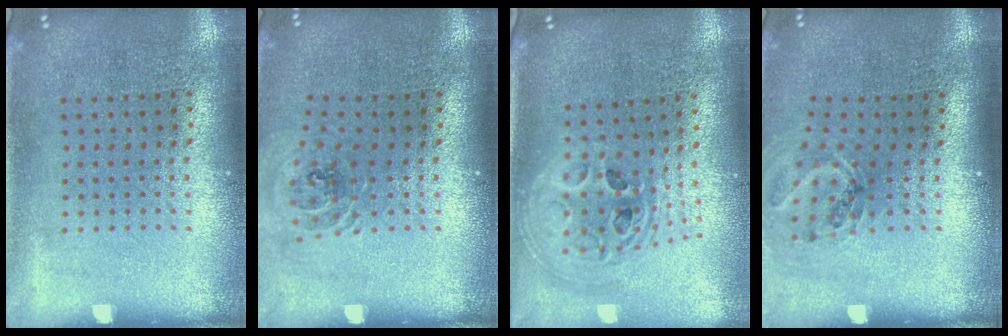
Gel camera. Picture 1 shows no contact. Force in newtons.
{"total": 0.9, "press": 0.9, "slide": 0.1}
{"total": 2.4, "press": 1.8, "slide": 1.5}
{"total": 1.1, "press": 1.1, "slide": 0.4}